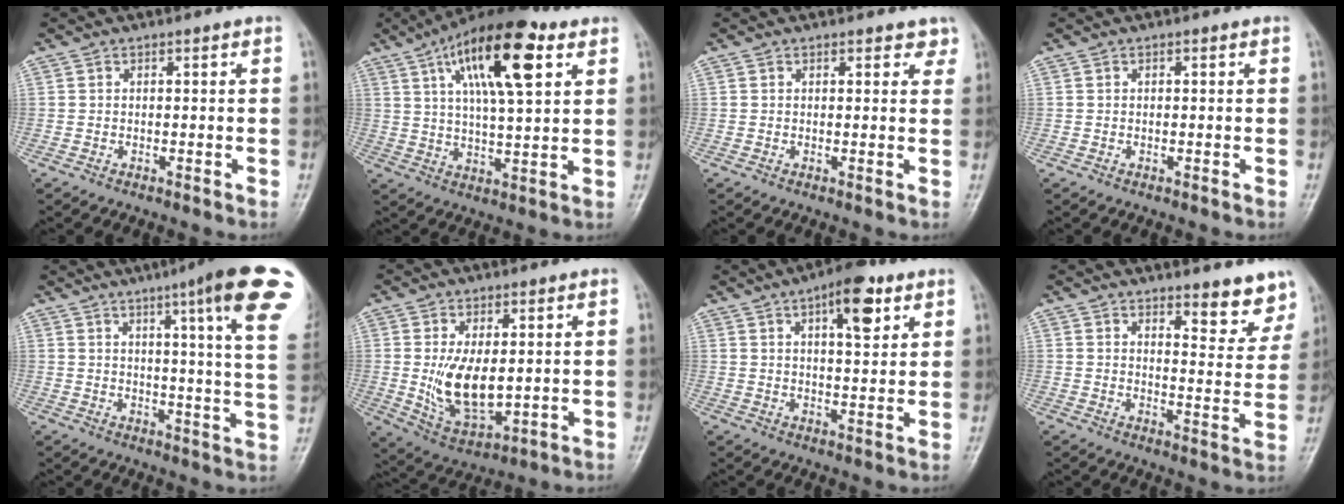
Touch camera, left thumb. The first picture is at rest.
{"total": 18.4, "force": [8.0, 6.1, 15.4], "torque": [-0.235, -0.011, 0.129]}
{"total": 2.3, "force": [1.6, 1.2, 1.0], "torque": [0.011, -0.006, 0.014]}
{"total": 0.0}
{"total": 18.7, "force": [9.8, 1.1, 15.8], "torque": [-0.192, -0.037, 0.110]}
{"total": 10.8, "force": [0.4, 5.7, 9.2], "torque": [-0.153, -0.019, 0.025]}
{"total": 9.1, "force": [4.4, 3.4, 7.1], "torque": [-0.085, -0.017, 0.061]}
{"total": 7.8, "force": [6.5, 2.5, 3.5], "torque": [-0.009, -0.049, 0.077]}